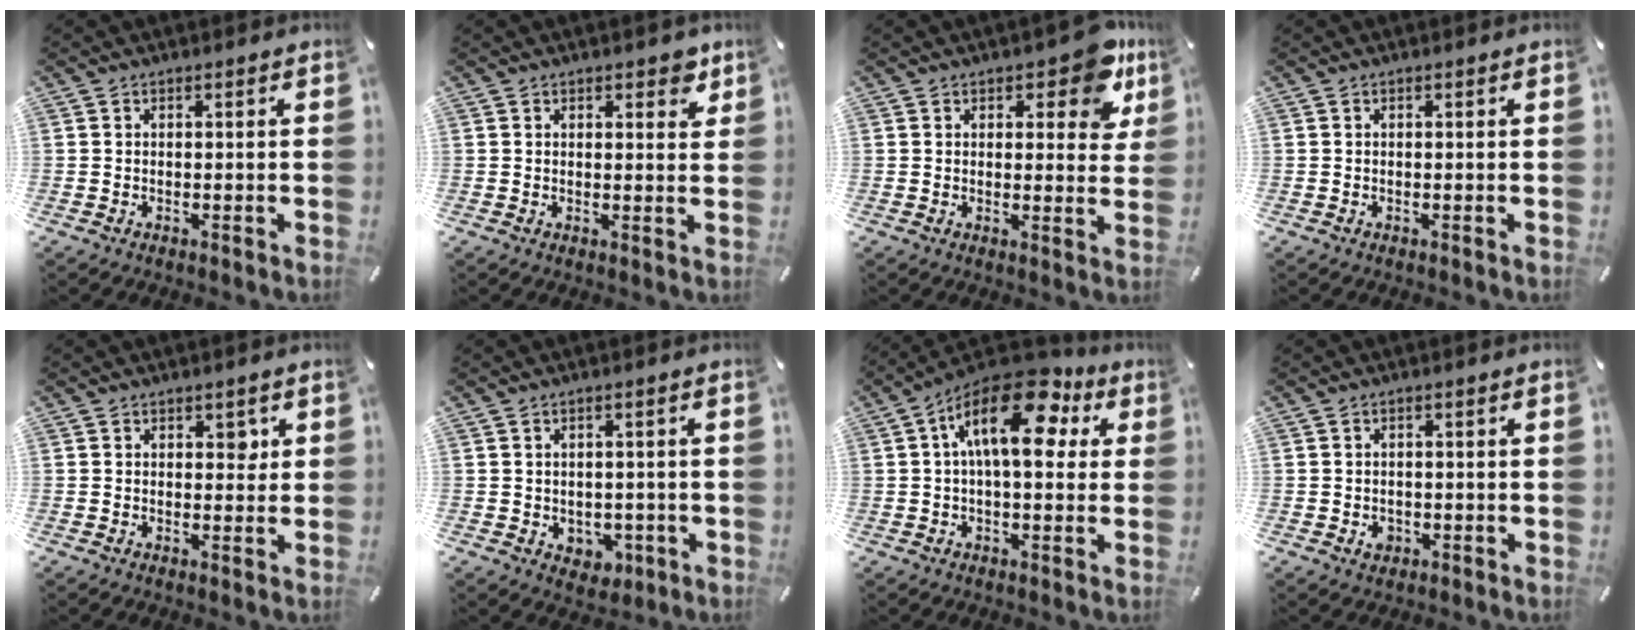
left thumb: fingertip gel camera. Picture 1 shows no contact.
{"total": 3.4, "force": [2.1, 2.1, 1.6], "torque": [-0.005, -0.006, 0.032]}
{"total": 10.6, "force": [6.5, 5.1, 6.6], "torque": [-0.069, -0.038, 0.110]}
{"total": 0.0}
{"total": 2.7, "force": [1.1, 1.8, 1.7], "torque": [-0.004, -0.008, 0.012]}
{"total": 3.7, "force": [-0.4, 3.4, 1.3], "torque": [-0.001, -0.003, -0.010]}
{"total": 17.7, "force": [5.9, 8.7, 14.2], "torque": [-0.238, -0.029, 0.097]}
{"total": 2.3, "force": [-0.7, 2.0, 1.1], "torque": [-0.012, 0.000, -0.015]}